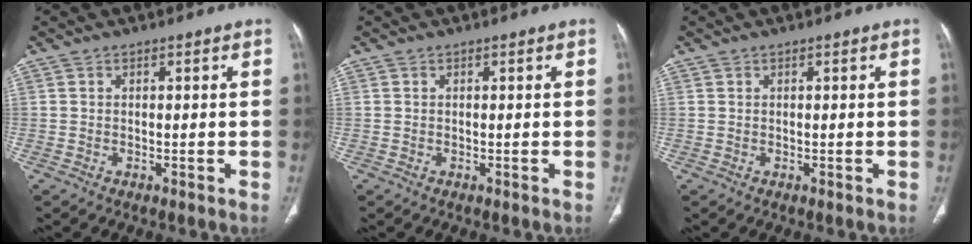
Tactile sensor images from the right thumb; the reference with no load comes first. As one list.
[{"total": 0.0}, {"total": 0.0}]